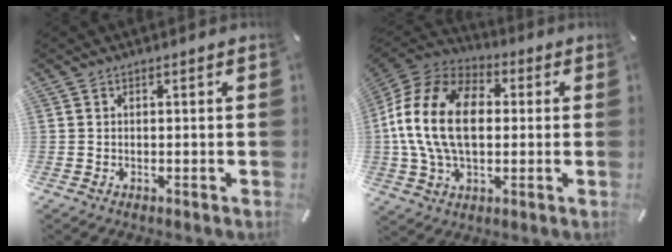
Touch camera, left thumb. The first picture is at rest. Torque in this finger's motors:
{"motor_torque": [0.55, 2.06, 2.77, 0.00, 0.83]}